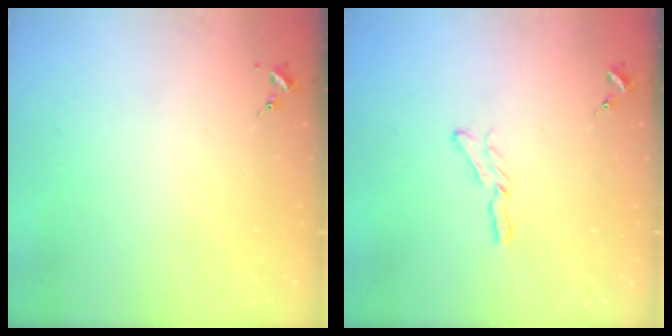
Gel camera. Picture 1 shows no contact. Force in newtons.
{"total": 5.6, "press": 5.6, "slide": 0.5}